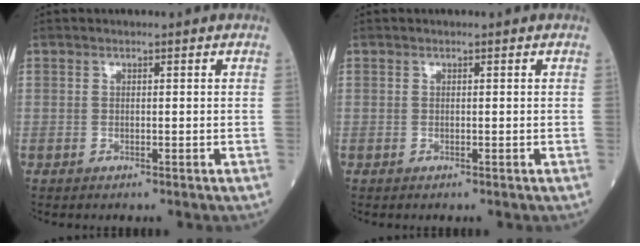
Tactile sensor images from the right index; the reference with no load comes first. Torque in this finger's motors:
{"motor_torque": [0.00, 0.00, 0.00, 0.00]}